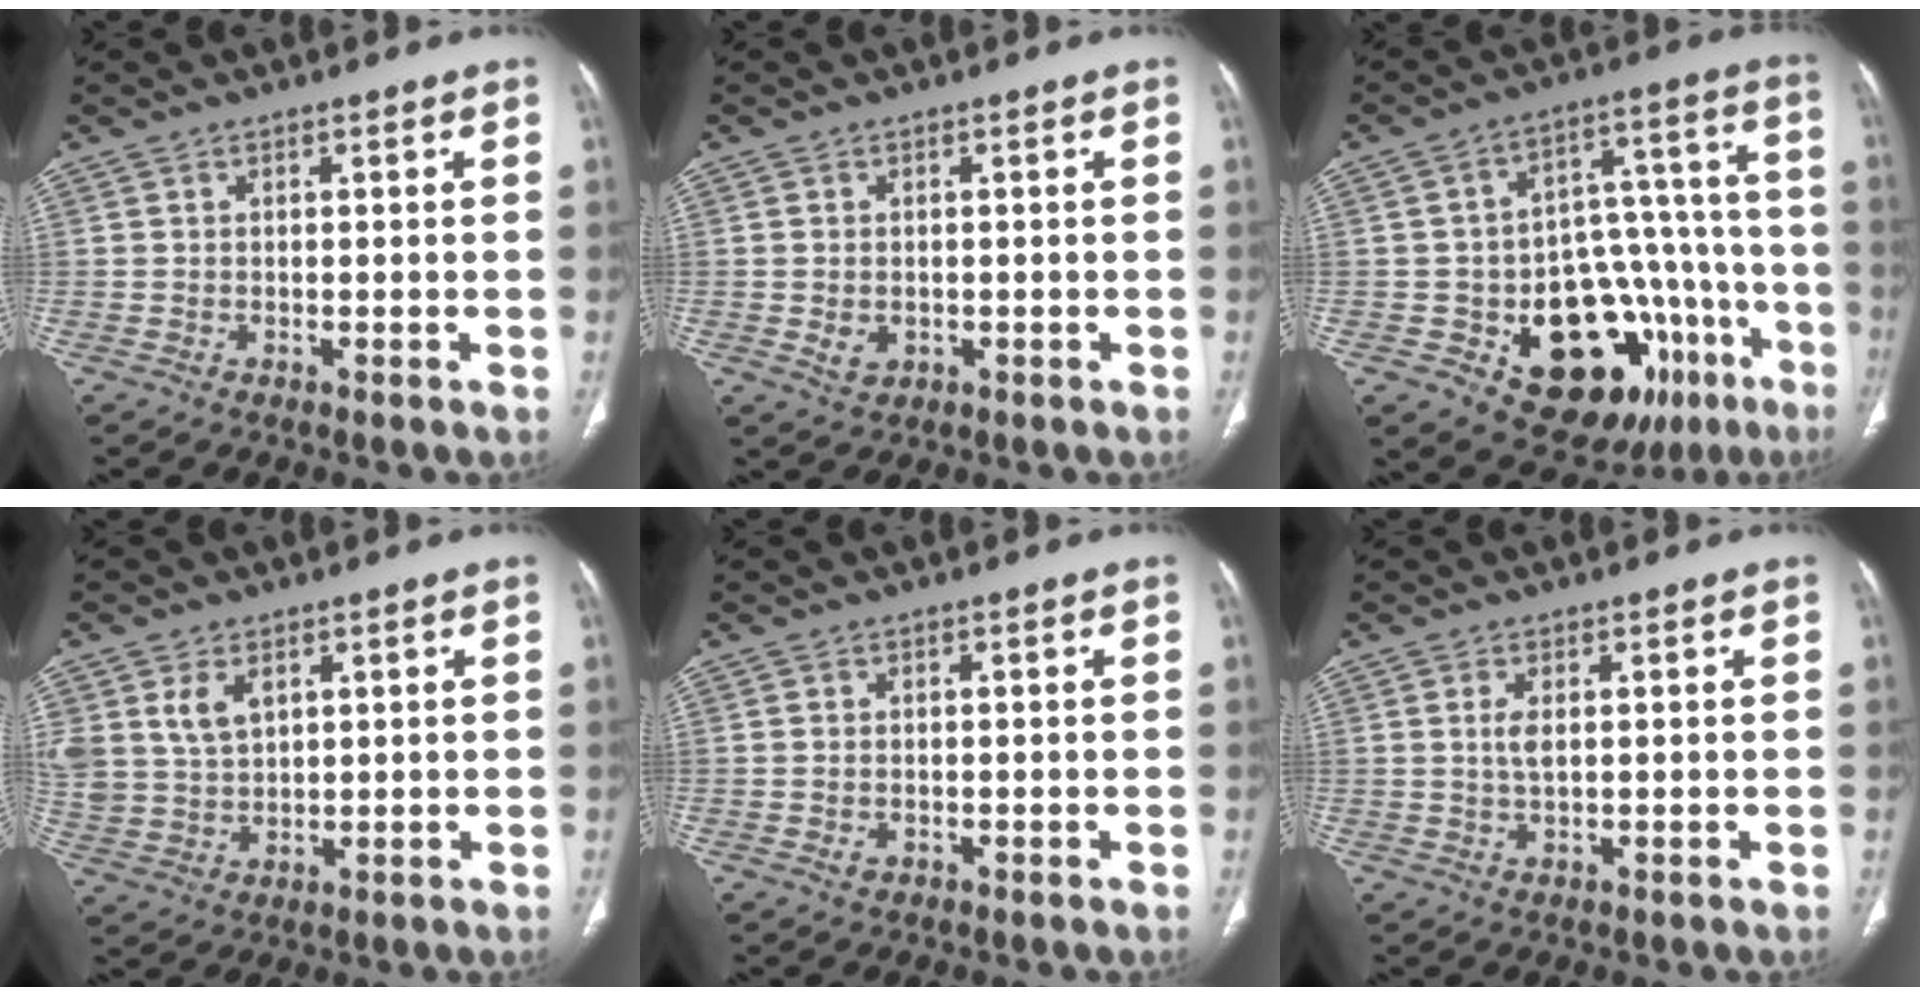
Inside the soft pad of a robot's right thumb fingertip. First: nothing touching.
{"total": 2.8, "force": [-0.3, 2.2, 1.8], "torque": [-0.029, -0.001, 0.003]}
{"total": 24.7, "force": [-10.5, 14.0, 17.5], "torque": [-0.174, 0.082, -0.134]}
{"total": 7.6, "force": [3.2, 5.2, 4.6], "torque": [-0.084, -0.008, 0.077]}
{"total": 1.2, "force": [-0.3, 0.9, 0.7], "torque": [-0.015, 0.006, -0.001]}
{"total": 2.6, "force": [0.5, 1.1, 2.3], "torque": [-0.052, -0.003, 0.014]}